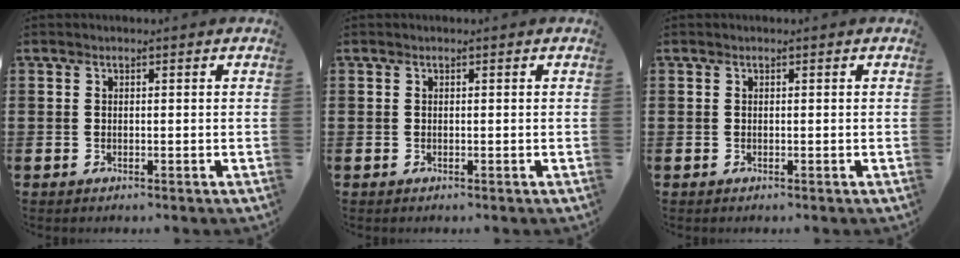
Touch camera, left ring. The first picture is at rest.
{"total": 0.0}
{"total": 0.0}